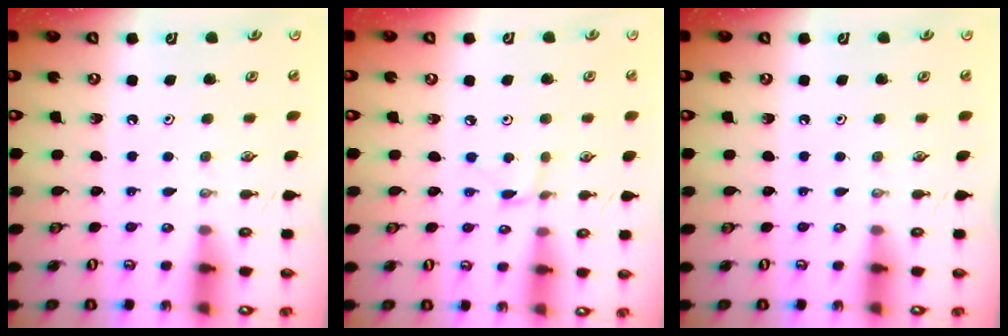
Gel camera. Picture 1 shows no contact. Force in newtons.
{"total": 1.7, "press": 1.7, "slide": 0.0}
{"total": 0.0}